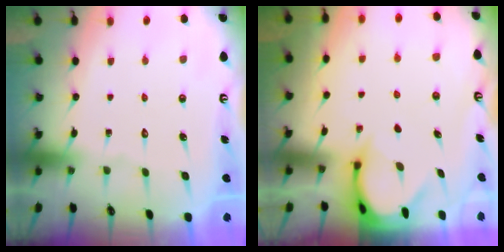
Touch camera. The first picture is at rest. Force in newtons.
{"total": 3.4, "press": 3.4, "slide": 0.3}